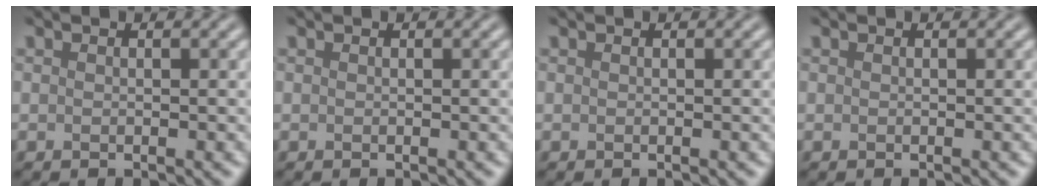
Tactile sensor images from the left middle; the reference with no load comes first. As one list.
[{"total": 0.0}, {"total": 0.0}, {"total": 0.0}]